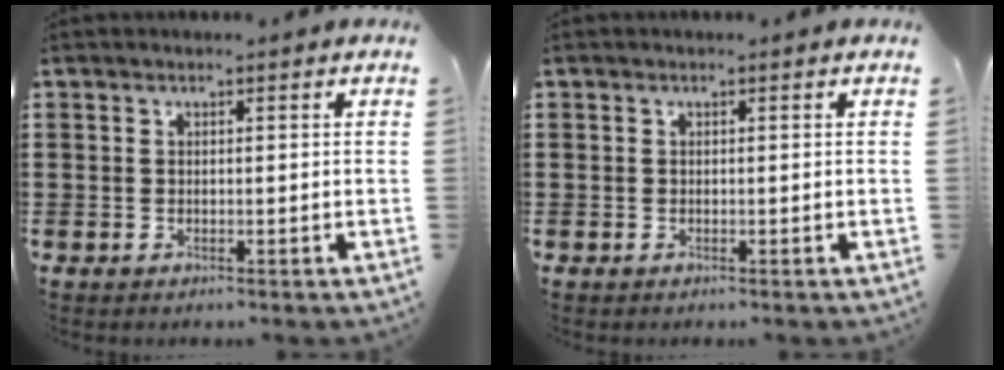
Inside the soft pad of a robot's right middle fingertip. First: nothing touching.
{"total": 0.0}